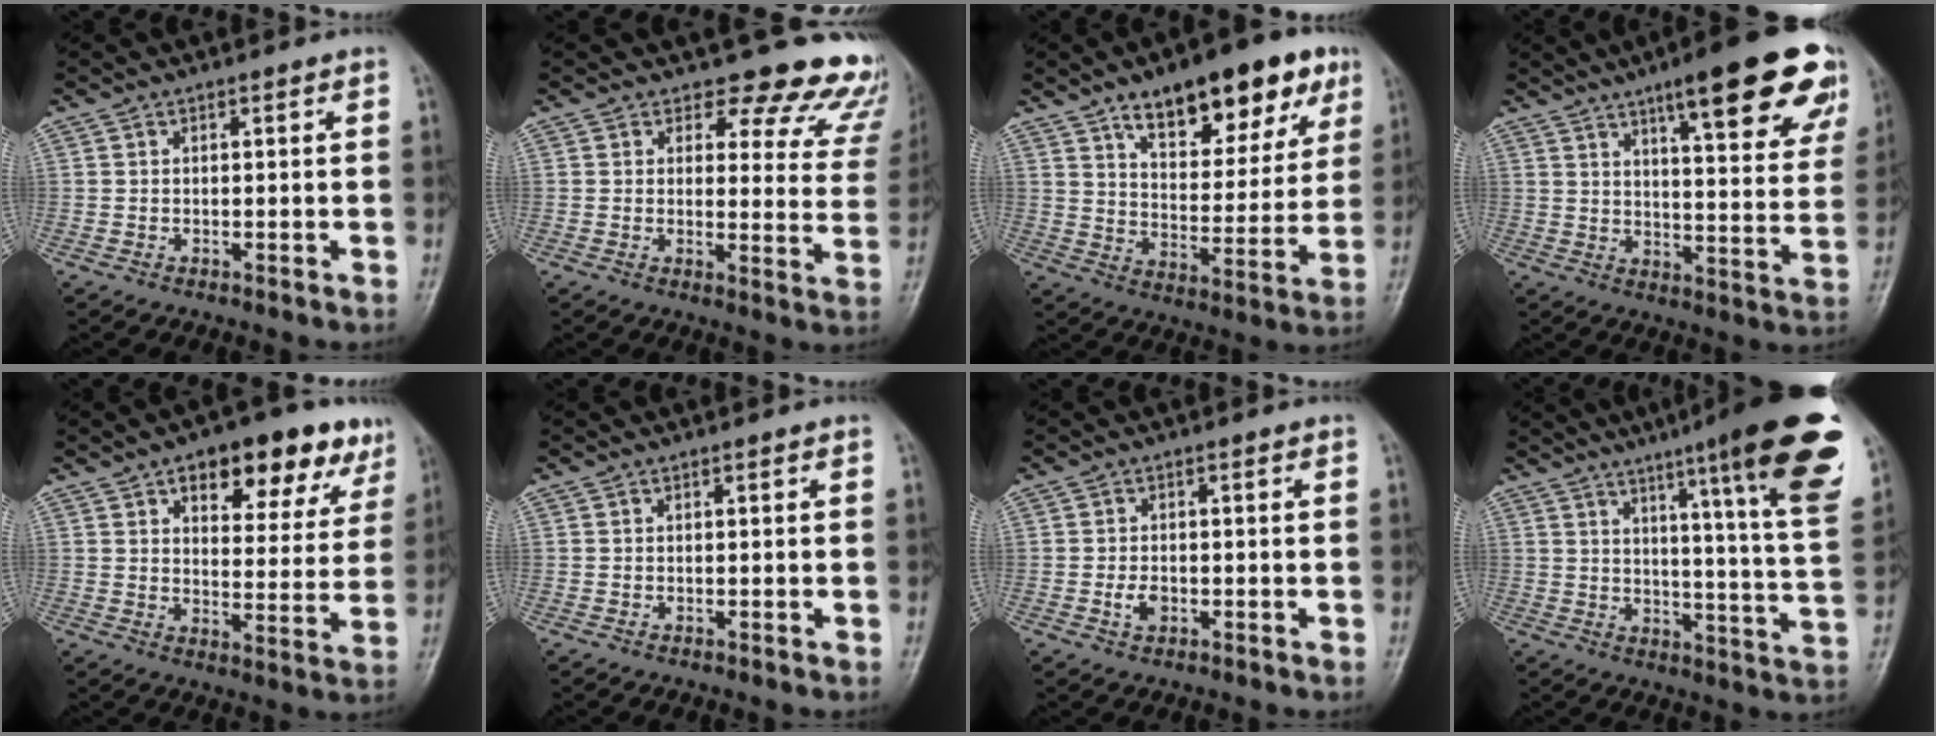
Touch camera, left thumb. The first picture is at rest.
{"total": 15.6, "force": [14.3, 5.8, 2.2], "torque": [0.037, -0.117, 0.127]}
{"total": 19.8, "force": [11.6, 8.5, 13.6], "torque": [-0.145, -0.038, 0.174]}
{"total": 22.7, "force": [13.3, 5.5, 17.5], "torque": [-0.204, -0.040, 0.175]}
{"total": 16.4, "force": [9.5, 7.7, 10.9], "torque": [-0.083, -0.030, 0.127]}
{"total": 0.0}
{"total": 2.6, "force": [-0.8, 1.7, 1.7], "torque": [-0.029, 0.002, -0.015]}
{"total": 22.9, "force": [13.4, 2.2, 18.4], "torque": [-0.230, -0.055, 0.170]}